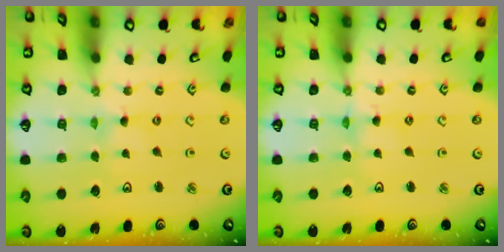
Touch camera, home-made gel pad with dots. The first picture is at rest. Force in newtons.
{"total": 1.2, "press": 1.2, "slide": 0.3}